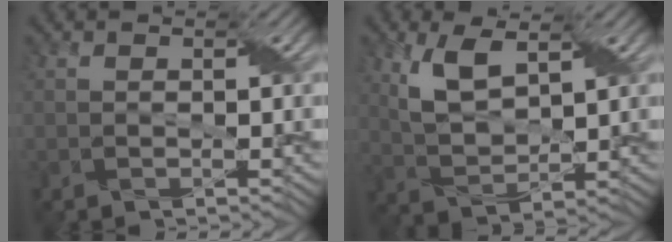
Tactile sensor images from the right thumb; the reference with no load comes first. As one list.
[{"total": 6.5, "force": [3.2, 3.0, 4.8], "torque": [-0.114, -0.002, 0.065]}]